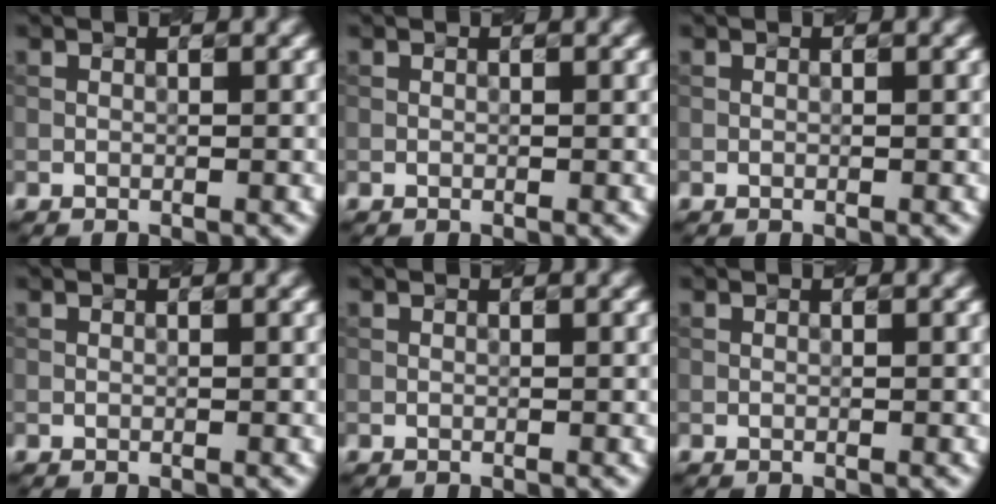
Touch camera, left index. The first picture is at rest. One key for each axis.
{"total": 0.0}
{"total": 0.0}
{"total": 0.0}
{"total": 0.0}
{"total": 0.0}